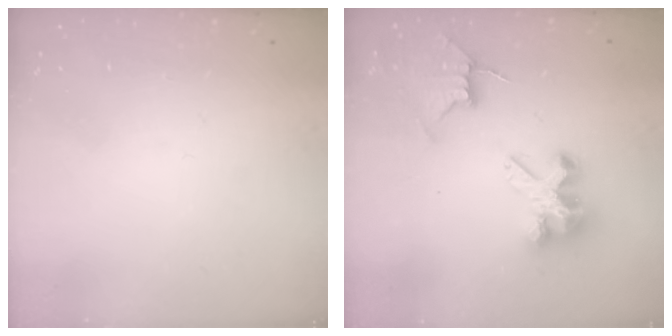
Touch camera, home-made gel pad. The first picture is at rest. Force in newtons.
{"total": 8.7, "press": 8.6, "slide": 0.7}